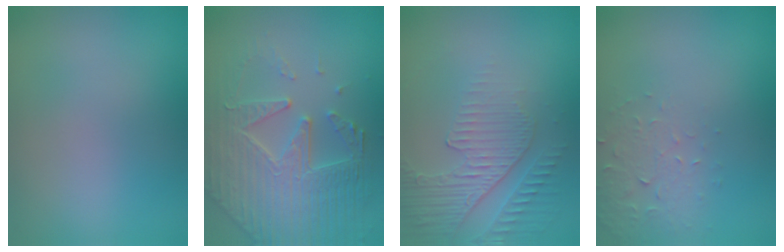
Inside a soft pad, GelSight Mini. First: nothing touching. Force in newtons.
{"total": 6.5, "press": 5.4, "slide": 3.6}
{"total": 4.9, "press": 3.3, "slide": 3.6}
{"total": 2.2, "press": 2.2, "slide": 0.4}